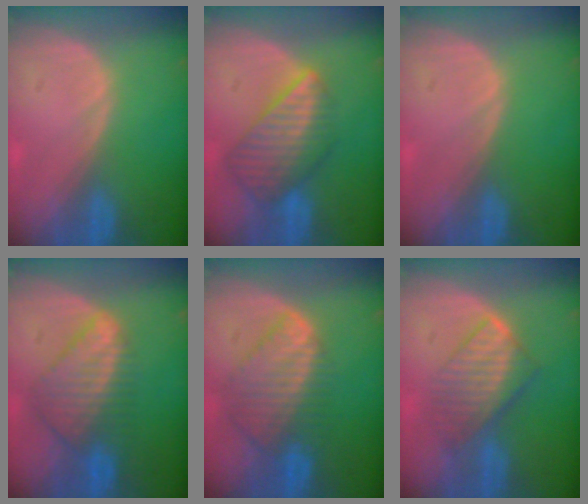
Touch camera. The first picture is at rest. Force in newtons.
{"total": 8.4, "press": 7.5, "slide": 3.9}
{"total": 0.0}
{"total": 8.5, "press": 7.4, "slide": 4.2}
{"total": 8.8, "press": 7.6, "slide": 4.4}
{"total": 6.6, "press": 6.3, "slide": 1.9}